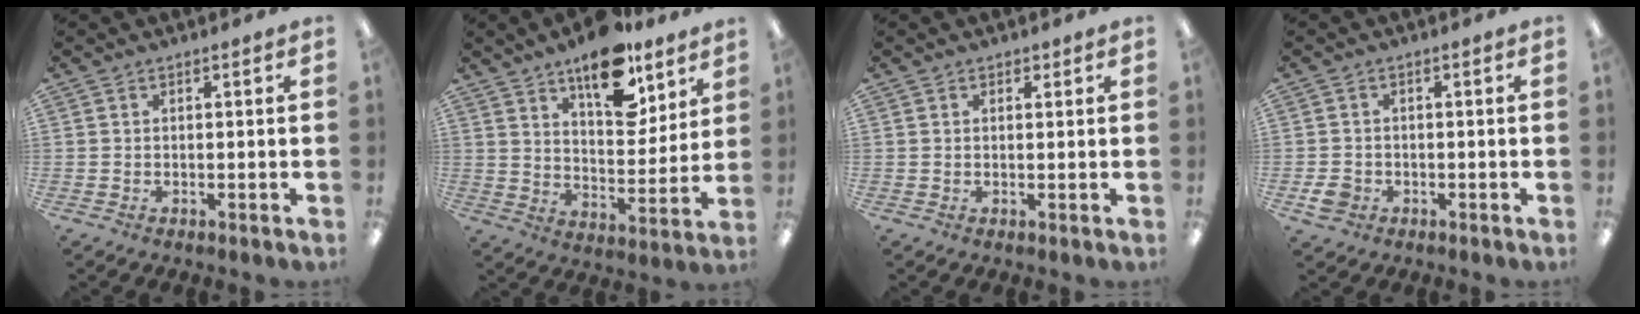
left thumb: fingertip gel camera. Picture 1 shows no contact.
{"total": 15.9, "force": [11.4, 7.2, 8.5], "torque": [-0.117, -0.068, 0.197]}
{"total": 1.1, "force": [0.8, 0.7, 0.2], "torque": [0.004, -0.002, 0.012]}
{"total": 3.4, "force": [-1.3, 2.8, 1.4], "torque": [-0.028, 0.004, -0.025]}